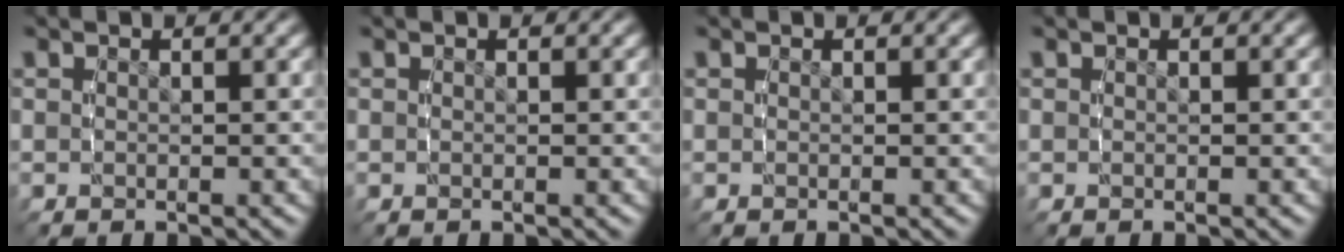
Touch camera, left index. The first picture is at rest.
{"total": 0.0}
{"total": 0.0}
{"total": 0.0}